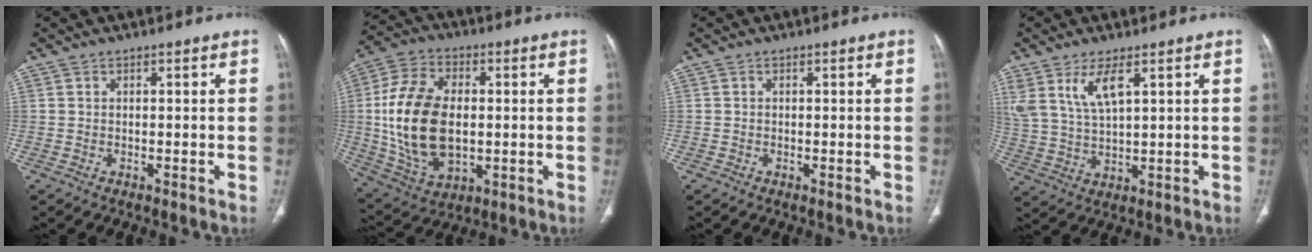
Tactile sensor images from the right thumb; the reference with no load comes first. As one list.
[{"total": 19.7, "force": [0.2, 12.2, 15.5], "torque": [-0.299, 0.001, 0.015]}, {"total": 0.0}, {"total": 7.7, "force": [4.1, 2.7, 5.9], "torque": [-0.123, -0.015, 0.095]}]